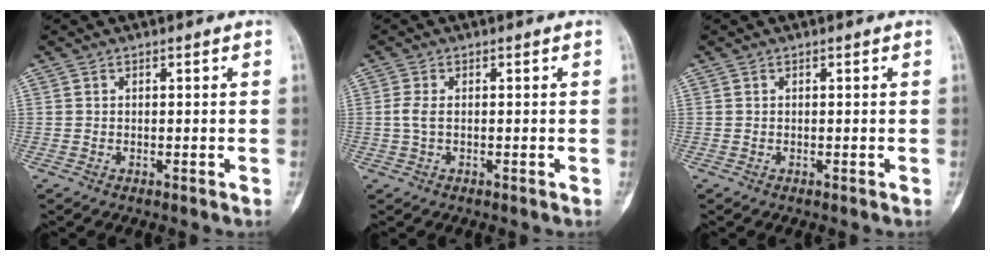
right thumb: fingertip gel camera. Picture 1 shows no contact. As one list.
[{"total": 2.2, "force": [-0.2, 1.2, 1.9], "torque": [-0.047, 0.002, -0.007]}, {"total": 0.0}]